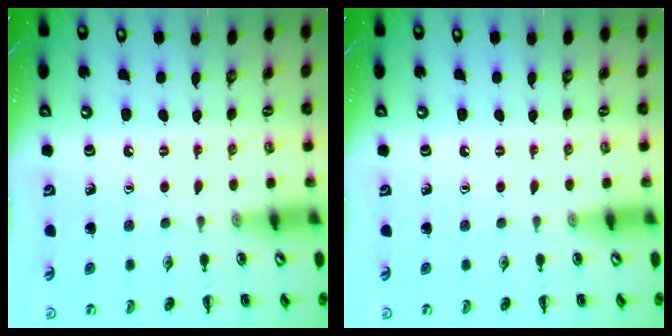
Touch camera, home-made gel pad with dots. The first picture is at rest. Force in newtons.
{"total": 0.0}